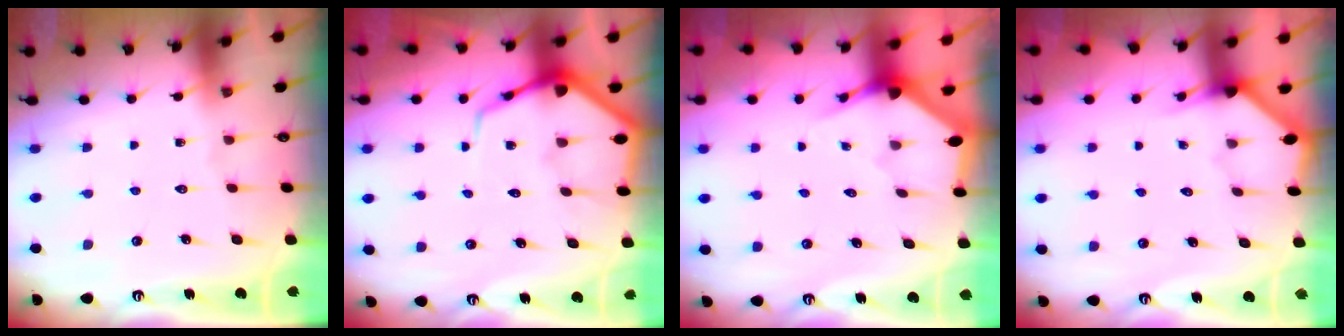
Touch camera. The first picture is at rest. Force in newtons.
{"total": 7.5, "press": 7.5, "slide": 0.7}
{"total": 3.1, "press": 3.1, "slide": 0.2}
{"total": 2.5, "press": 2.5, "slide": 0.2}